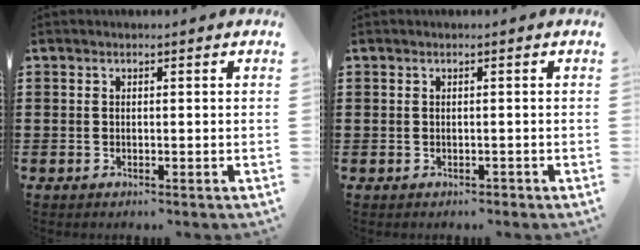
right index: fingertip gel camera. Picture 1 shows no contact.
{"total": 0.6, "force": [-0.2, 0.6, 0.0], "torque": [-0.003, 0.003, -0.006]}